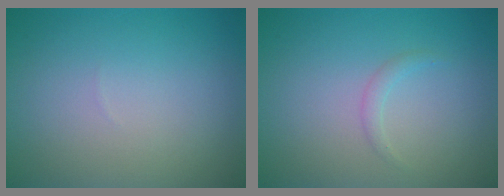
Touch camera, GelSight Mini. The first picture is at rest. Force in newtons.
{"total": 0.8, "press": 0.8, "slide": 0.1}